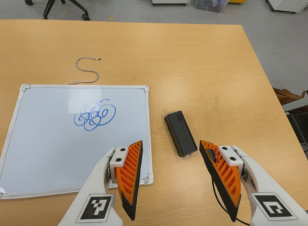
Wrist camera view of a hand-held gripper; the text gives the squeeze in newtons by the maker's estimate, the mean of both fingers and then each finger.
{"total": 0.0}